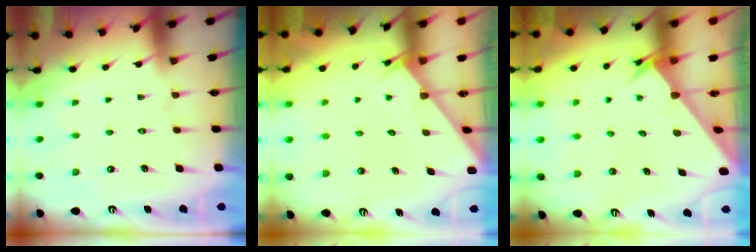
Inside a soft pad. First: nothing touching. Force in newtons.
{"total": 2.9, "press": 2.9, "slide": 0.3}
{"total": 2.5, "press": 2.5, "slide": 0.2}